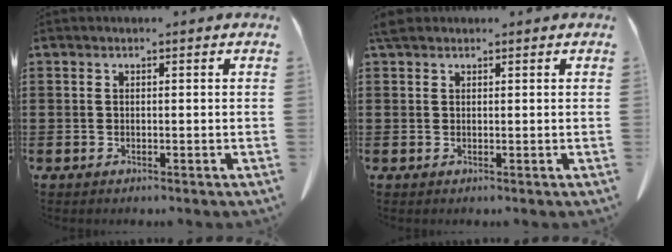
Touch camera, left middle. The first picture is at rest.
{"total": 1.7, "force": [1.4, 0.8, 0.6], "torque": [-0.018, 0.003, 0.028]}